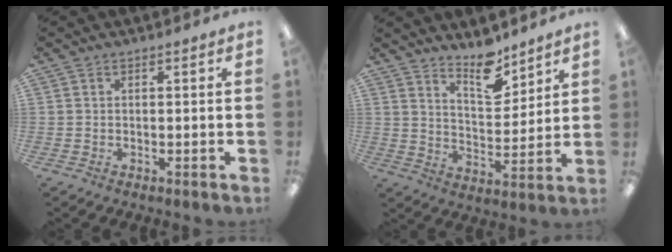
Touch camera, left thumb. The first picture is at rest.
{"total": 10.5, "force": [8.4, 4.2, 4.6], "torque": [-0.059, -0.058, 0.149]}